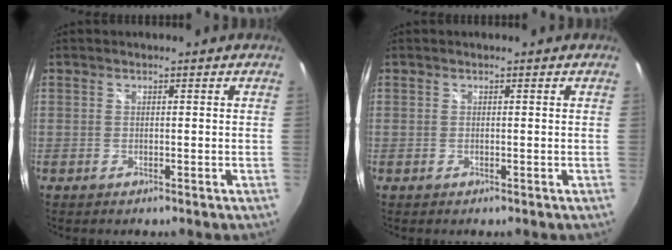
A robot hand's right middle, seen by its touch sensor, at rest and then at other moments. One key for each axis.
{"total": 0.0}